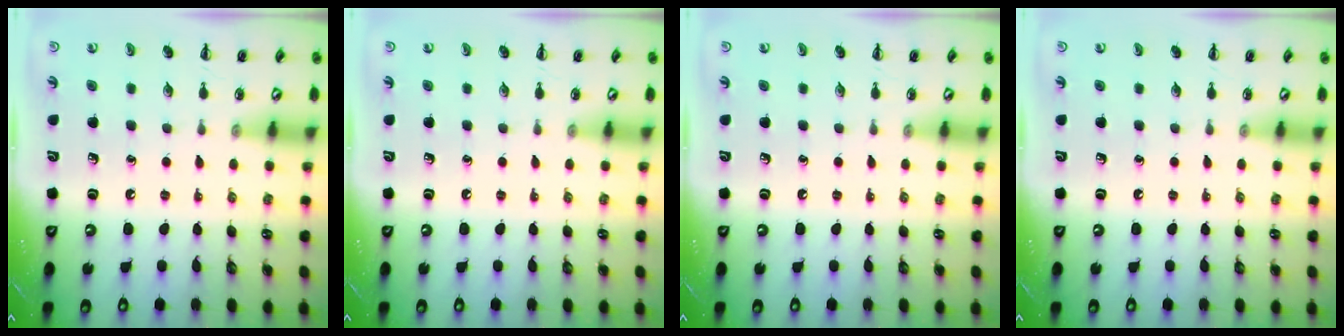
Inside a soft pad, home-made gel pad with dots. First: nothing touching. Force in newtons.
{"total": 0.0}
{"total": 0.0}
{"total": 0.0}